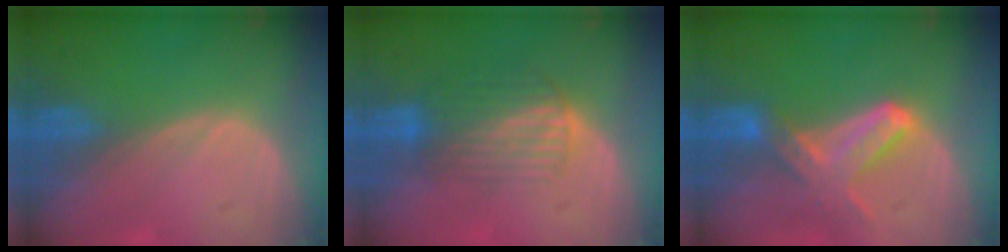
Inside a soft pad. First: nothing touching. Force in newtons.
{"total": 6.8, "press": 6.1, "slide": 3.2}
{"total": 6.7, "press": 6.6, "slide": 1.3}